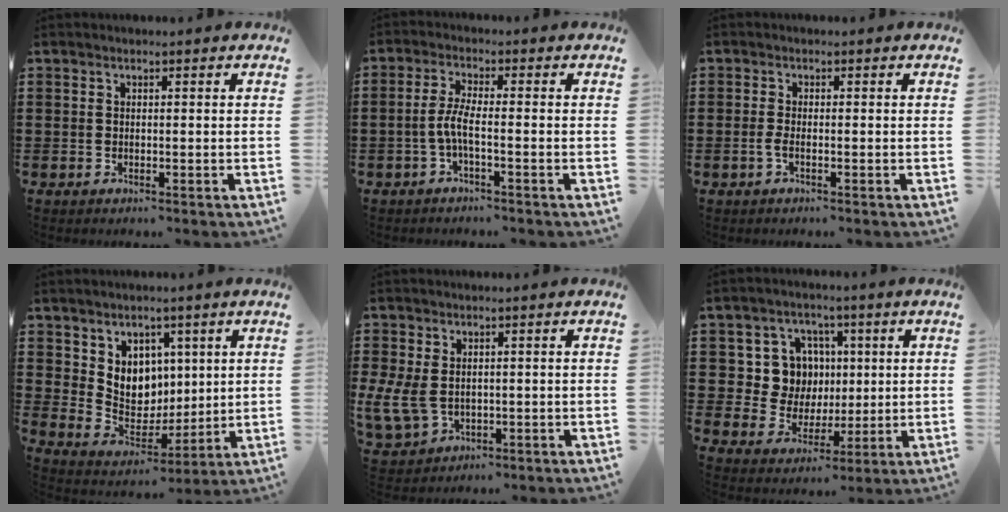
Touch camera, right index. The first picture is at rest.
{"total": 3.9, "force": [-1.4, 0.5, 3.6], "torque": [-0.087, -0.007, -0.034]}
{"total": 1.5, "force": [-0.7, 0.2, 1.3], "torque": [-0.033, -0.006, -0.014]}
{"total": 6.9, "force": [3.4, 5.9, 1.0], "torque": [-0.034, -0.025, 0.064]}
{"total": 4.9, "force": [0.3, 3.9, 3.1], "torque": [-0.095, 0.000, 0.003]}
{"total": 8.6, "force": [1.8, 8.0, 2.6], "torque": [-0.077, 0.011, 0.040]}